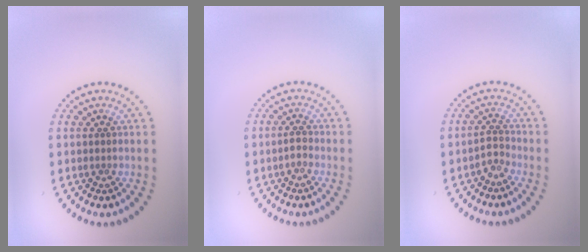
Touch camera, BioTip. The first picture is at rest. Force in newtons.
{"total": 0.8, "press": 0.7, "slide": 0.3}
{"total": 1.6, "press": 1.1, "slide": 1.3}